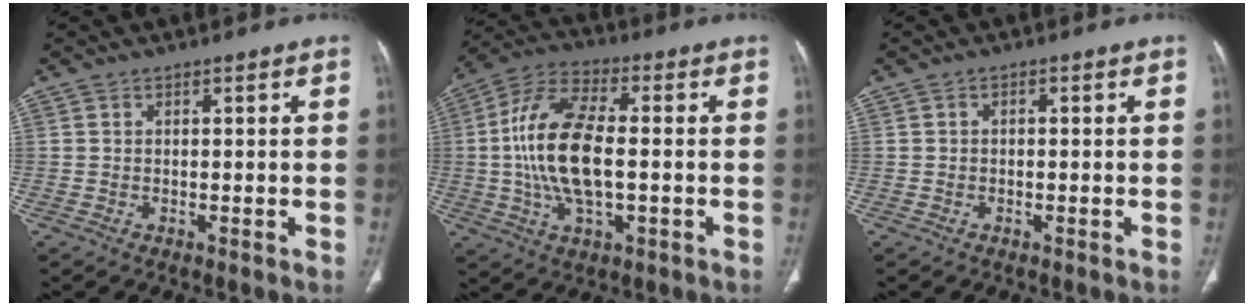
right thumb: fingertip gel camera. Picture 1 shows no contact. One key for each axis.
{"total": 16.6, "fx": -0.6, "fy": 7.4, "fz": 14.8, "tx": -0.304, "ty": 0.018, "tz": -0.013}
{"total": 0.6, "fx": -0.1, "fy": 0.4, "fz": 0.4, "tx": -0.004, "ty": 0.002, "tz": -0.006}